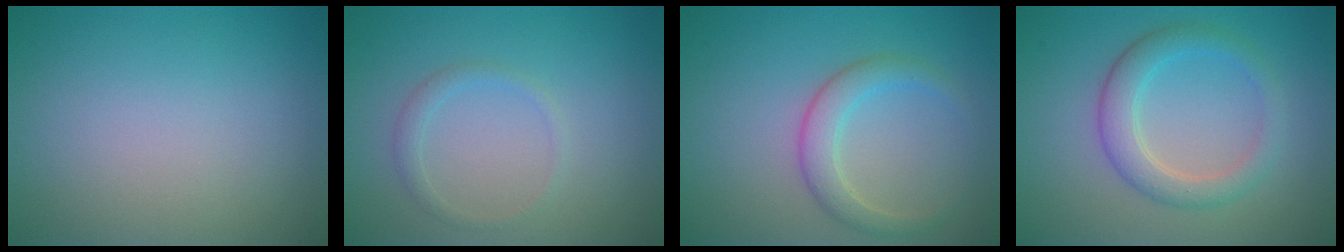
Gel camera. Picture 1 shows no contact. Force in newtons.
{"total": 1.2, "press": 1.1, "slide": 0.1}
{"total": 2.7, "press": 2.7, "slide": 0.2}
{"total": 3.5, "press": 3.5, "slide": 0.4}